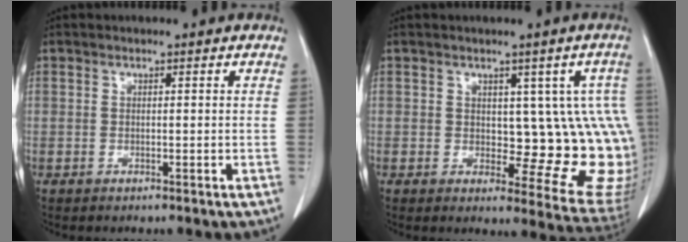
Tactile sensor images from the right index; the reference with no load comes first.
{"total": 11.6, "force": [1.1, 5.3, 10.2], "torque": [-0.090, 0.003, 0.020]}